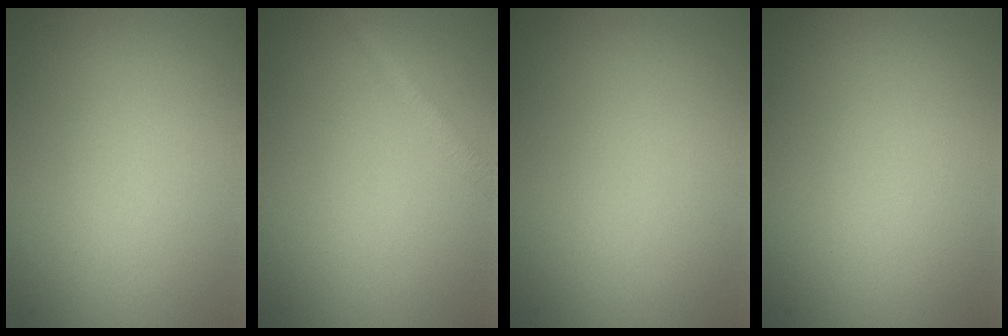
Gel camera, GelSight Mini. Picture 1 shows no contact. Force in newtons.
{"total": 1.6, "press": 1.6, "slide": 0.1}
{"total": 0.0}
{"total": 0.0}